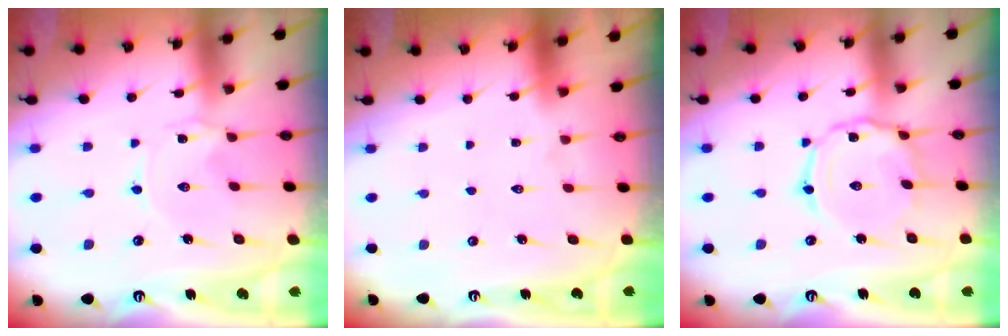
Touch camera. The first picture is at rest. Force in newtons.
{"total": 1.5, "press": 1.5, "slide": 0.1}
{"total": 8.3, "press": 8.2, "slide": 0.4}